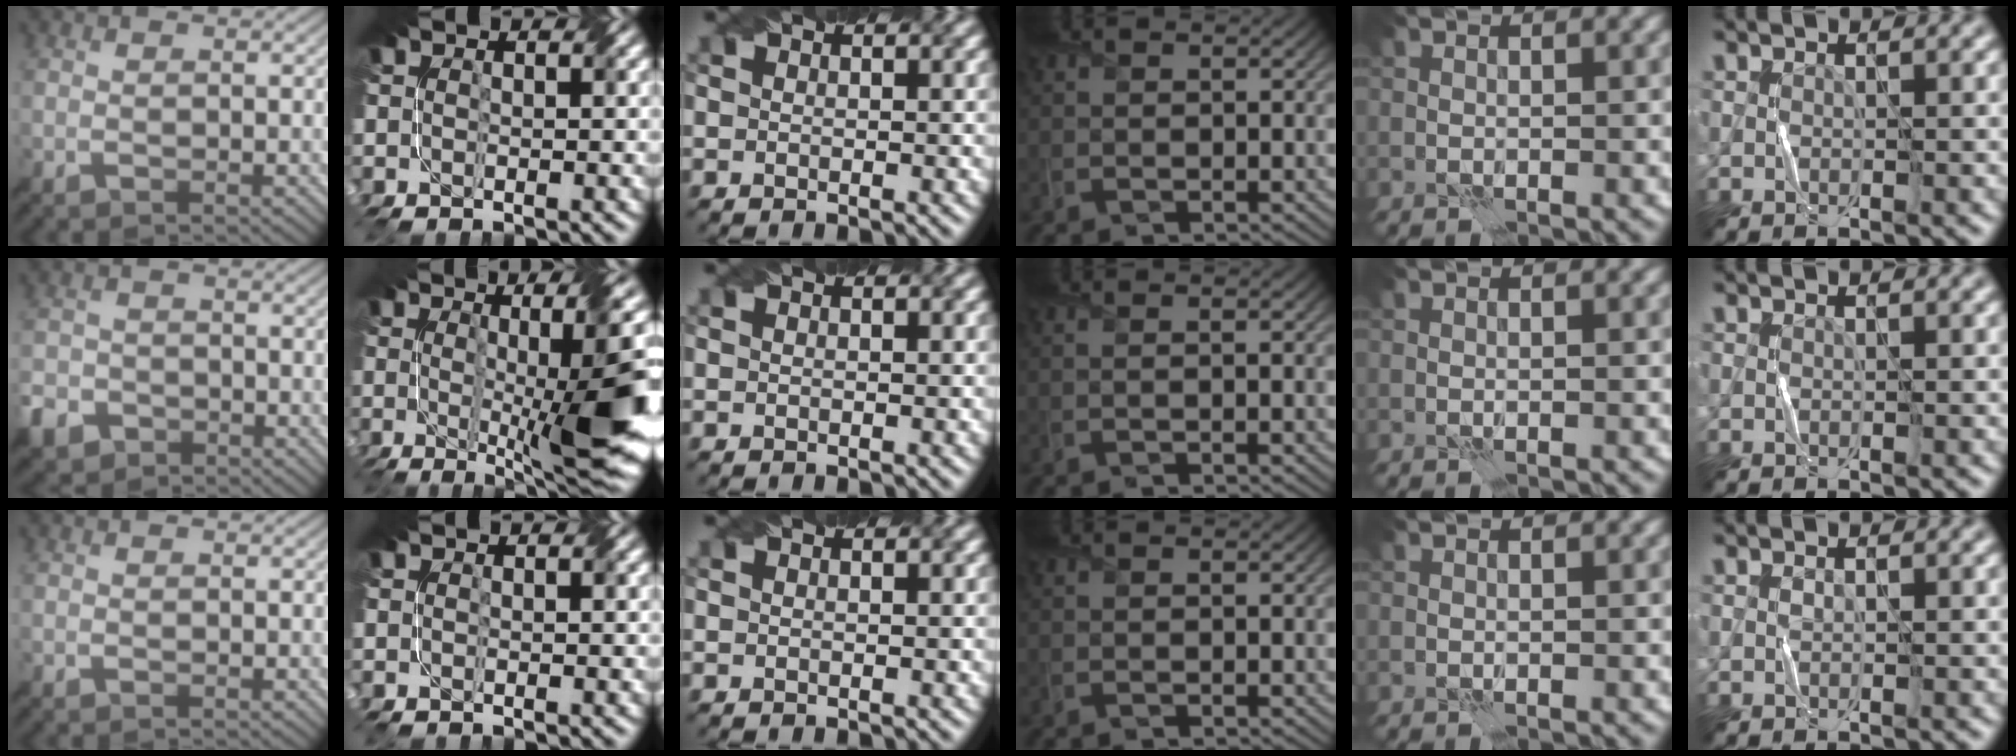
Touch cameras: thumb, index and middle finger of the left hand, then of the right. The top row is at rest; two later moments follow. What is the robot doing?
{"motion": "fold", "object": "bubble wrap"}